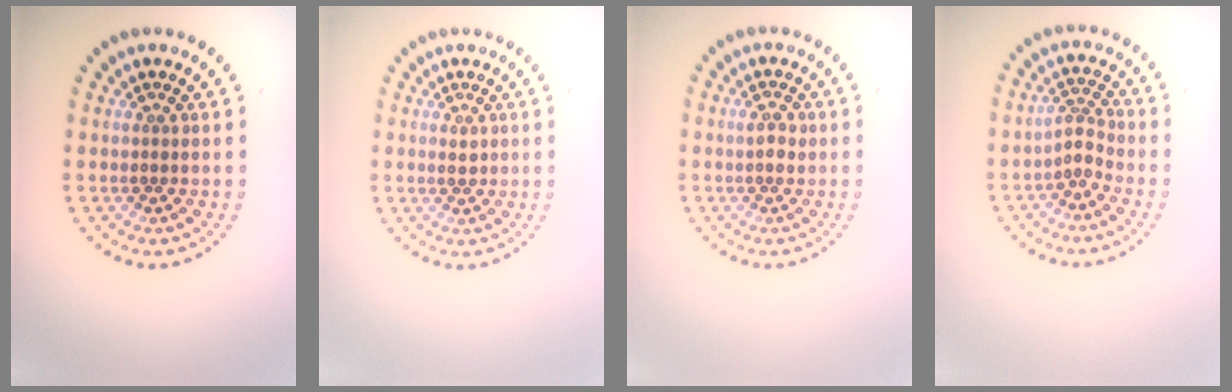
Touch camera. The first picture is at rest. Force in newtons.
{"total": 0.9, "press": 0.9, "slide": 0.0}
{"total": 1.4, "press": 1.4, "slide": 0.3}
{"total": 1.9, "press": 1.3, "slide": 1.4}